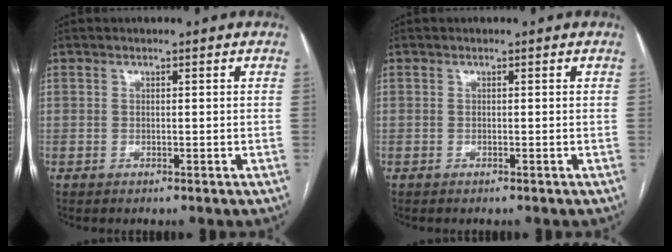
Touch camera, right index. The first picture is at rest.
{"total": 0.0}